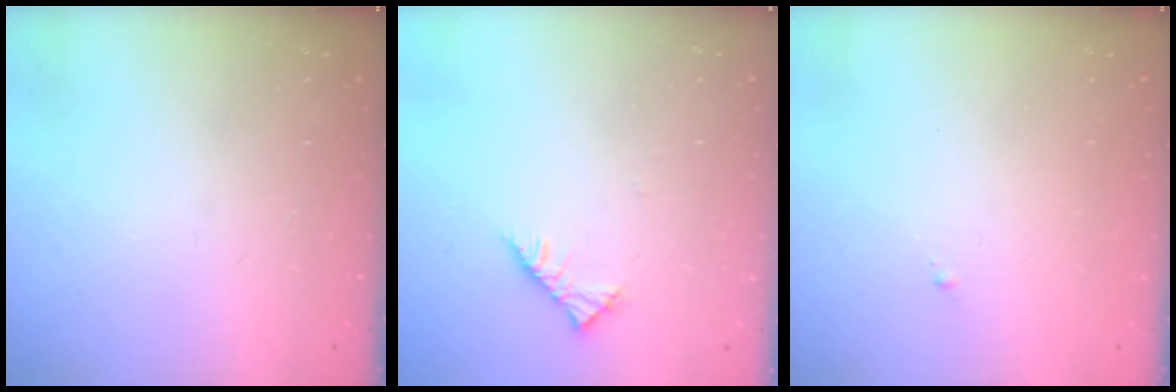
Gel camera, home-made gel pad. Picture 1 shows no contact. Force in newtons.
{"total": 4.5, "press": 4.5, "slide": 0.9}
{"total": 0.6, "press": 0.6, "slide": 0.2}